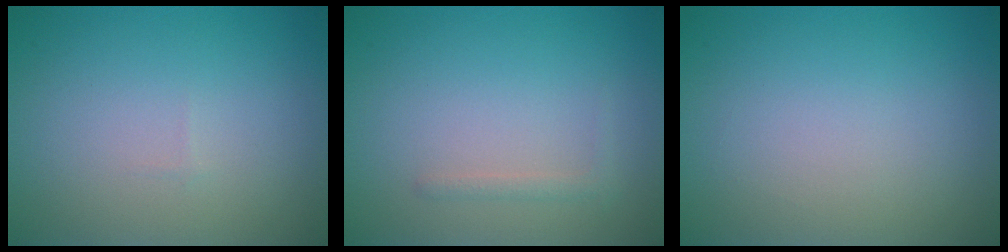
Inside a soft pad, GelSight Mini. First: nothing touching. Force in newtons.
{"total": 0.8, "press": 0.8, "slide": 0.0}
{"total": 0.0}